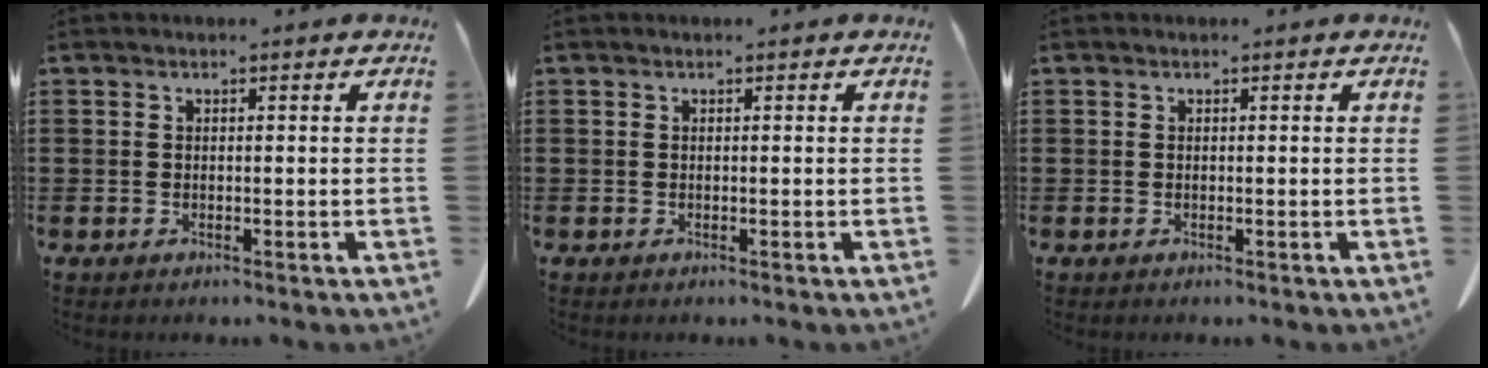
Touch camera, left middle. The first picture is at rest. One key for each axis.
{"total": 0.0}
{"total": 0.0}